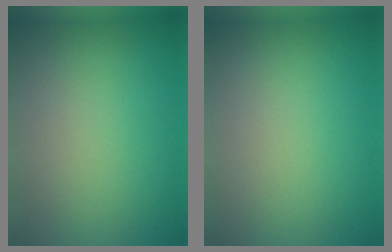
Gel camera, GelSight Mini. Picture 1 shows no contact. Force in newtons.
{"total": 0.0}